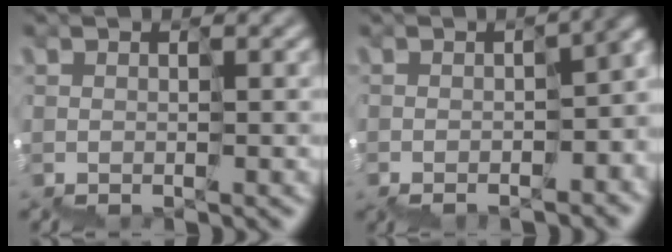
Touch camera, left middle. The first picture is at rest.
{"total": 8.5, "force": [-2.7, 3.7, 7.1], "torque": [-0.073, -0.008, -0.026]}